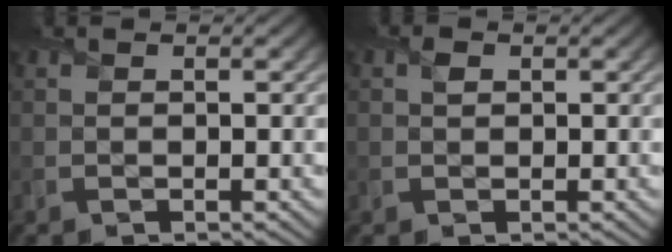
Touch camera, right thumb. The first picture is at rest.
{"total": 1.0, "force": [0.3, 0.8, 0.5], "torque": [-0.011, 0.003, 0.004]}